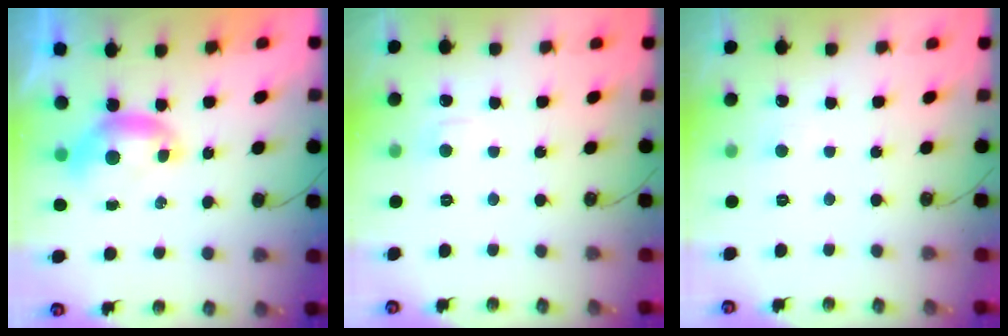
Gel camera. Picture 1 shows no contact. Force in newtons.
{"total": 1.2, "press": 0.9, "slide": 0.8}
{"total": 2.1, "press": 2.0, "slide": 0.6}